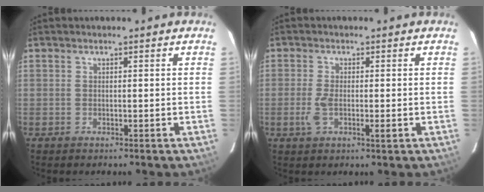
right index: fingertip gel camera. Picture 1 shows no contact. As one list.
[{"total": 3.9, "force": [-1.0, 1.1, 3.6], "torque": [-0.074, -0.005, -0.015]}]